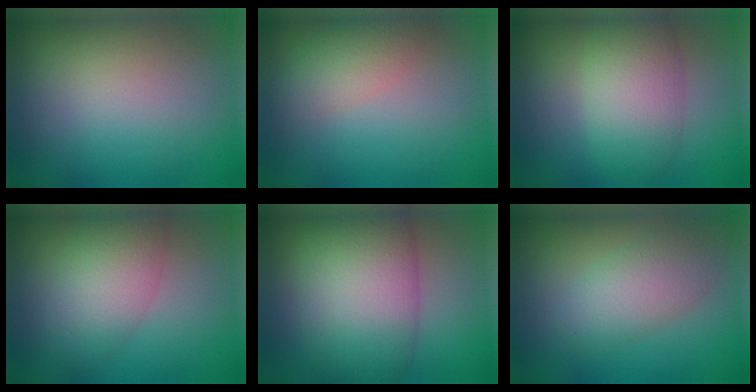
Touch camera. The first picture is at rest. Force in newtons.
{"total": 2.8, "press": 2.8, "slide": 0.1}
{"total": 5.1, "press": 5.0, "slide": 0.3}
{"total": 5.1, "press": 5.1, "slide": 0.1}
{"total": 11.1, "press": 11.1, "slide": 0.3}
{"total": 4.3, "press": 4.3, "slide": 0.1}